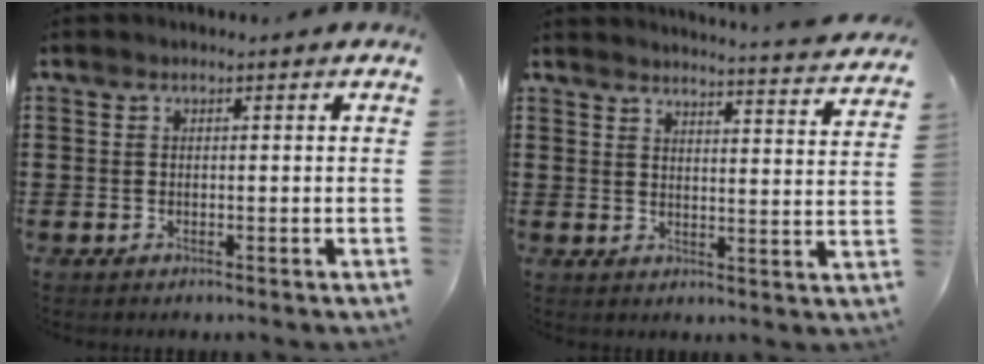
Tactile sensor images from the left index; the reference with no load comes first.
{"total": 3.4, "force": [3.3, -0.8, 0.5], "torque": [-0.017, -0.035, 0.051]}